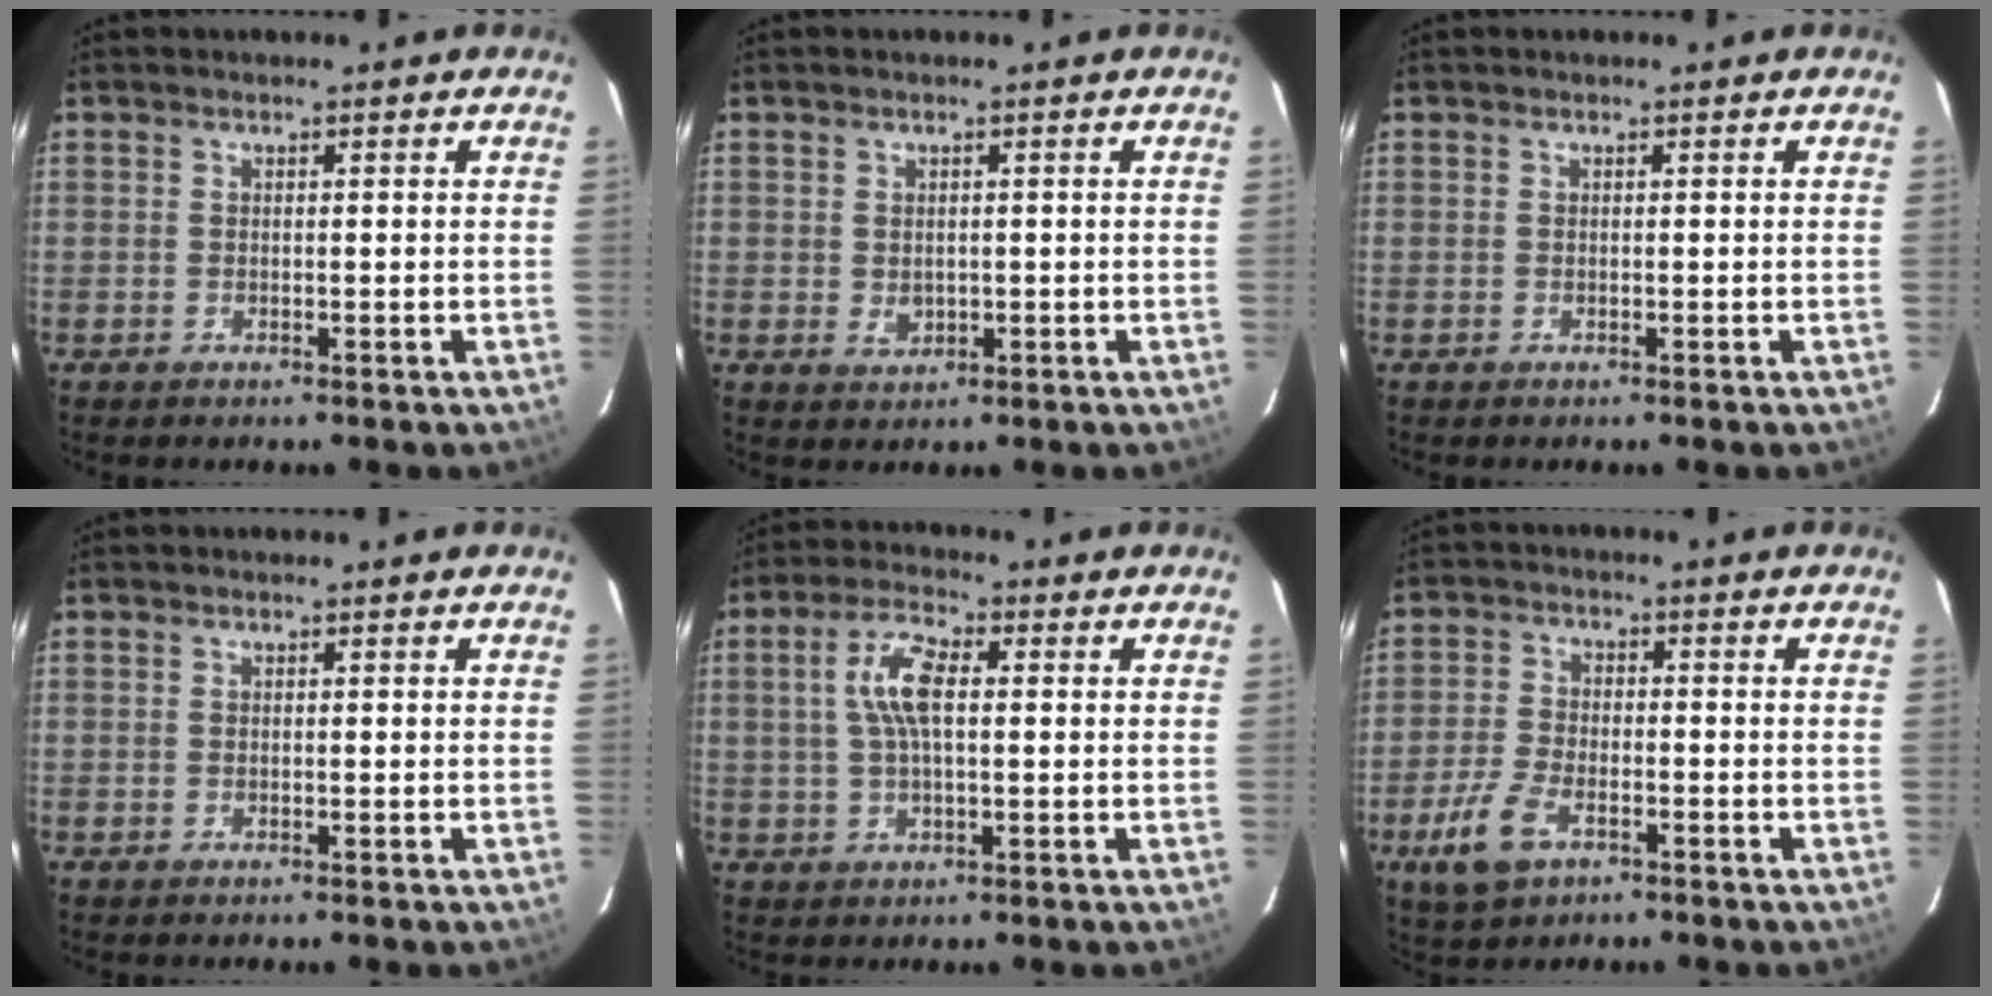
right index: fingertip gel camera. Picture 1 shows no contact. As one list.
[{"total": 2.2, "force": [-0.2, 1.9, 1.1], "torque": [-0.017, -0.002, 0.002]}, {"total": 0.0}, {"total": 0.0}, {"total": 6.9, "force": [1.0, 2.6, 6.3], "torque": [-0.128, 0.014, 0.020]}, {"total": 8.2, "force": [-4.3, 4.3, 5.5], "torque": [-0.135, -0.005, -0.079]}]